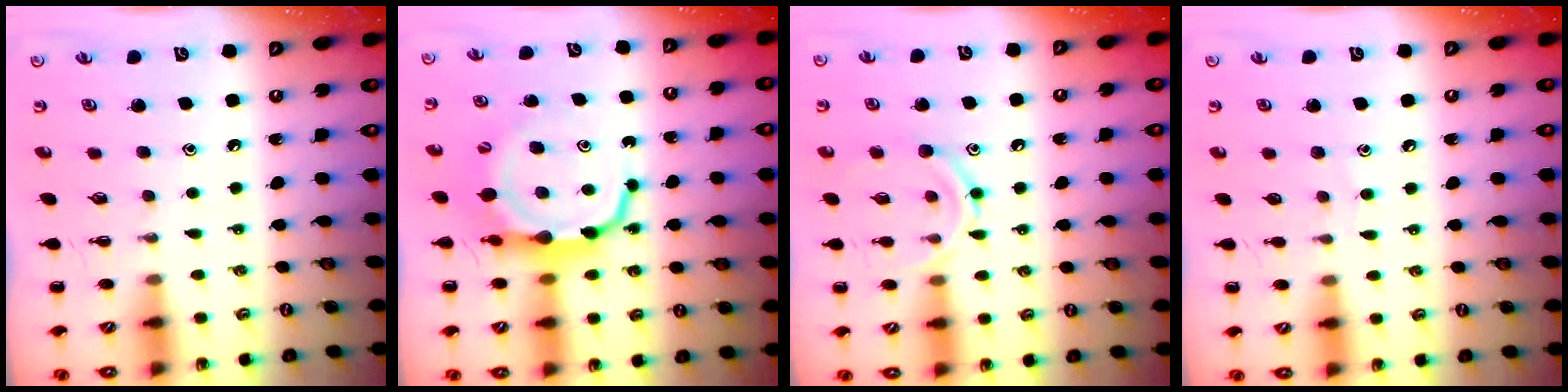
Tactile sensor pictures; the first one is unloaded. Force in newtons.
{"total": 9.1, "press": 9.0, "slide": 1.7}
{"total": 11.6, "press": 11.5, "slide": 1.4}
{"total": 2.5, "press": 2.3, "slide": 1.0}